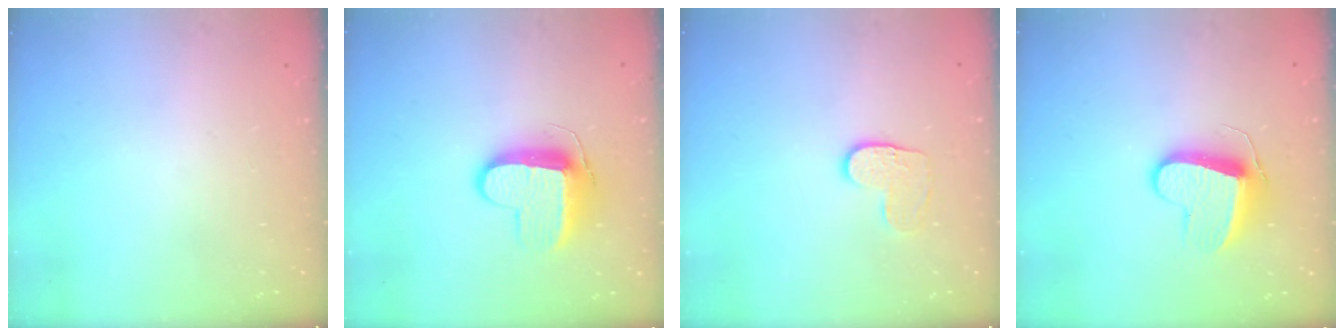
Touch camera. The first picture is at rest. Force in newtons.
{"total": 9.4, "press": 9.3, "slide": 1.3}
{"total": 5.5, "press": 5.5, "slide": 0.4}
{"total": 9.9, "press": 9.9, "slide": 0.6}